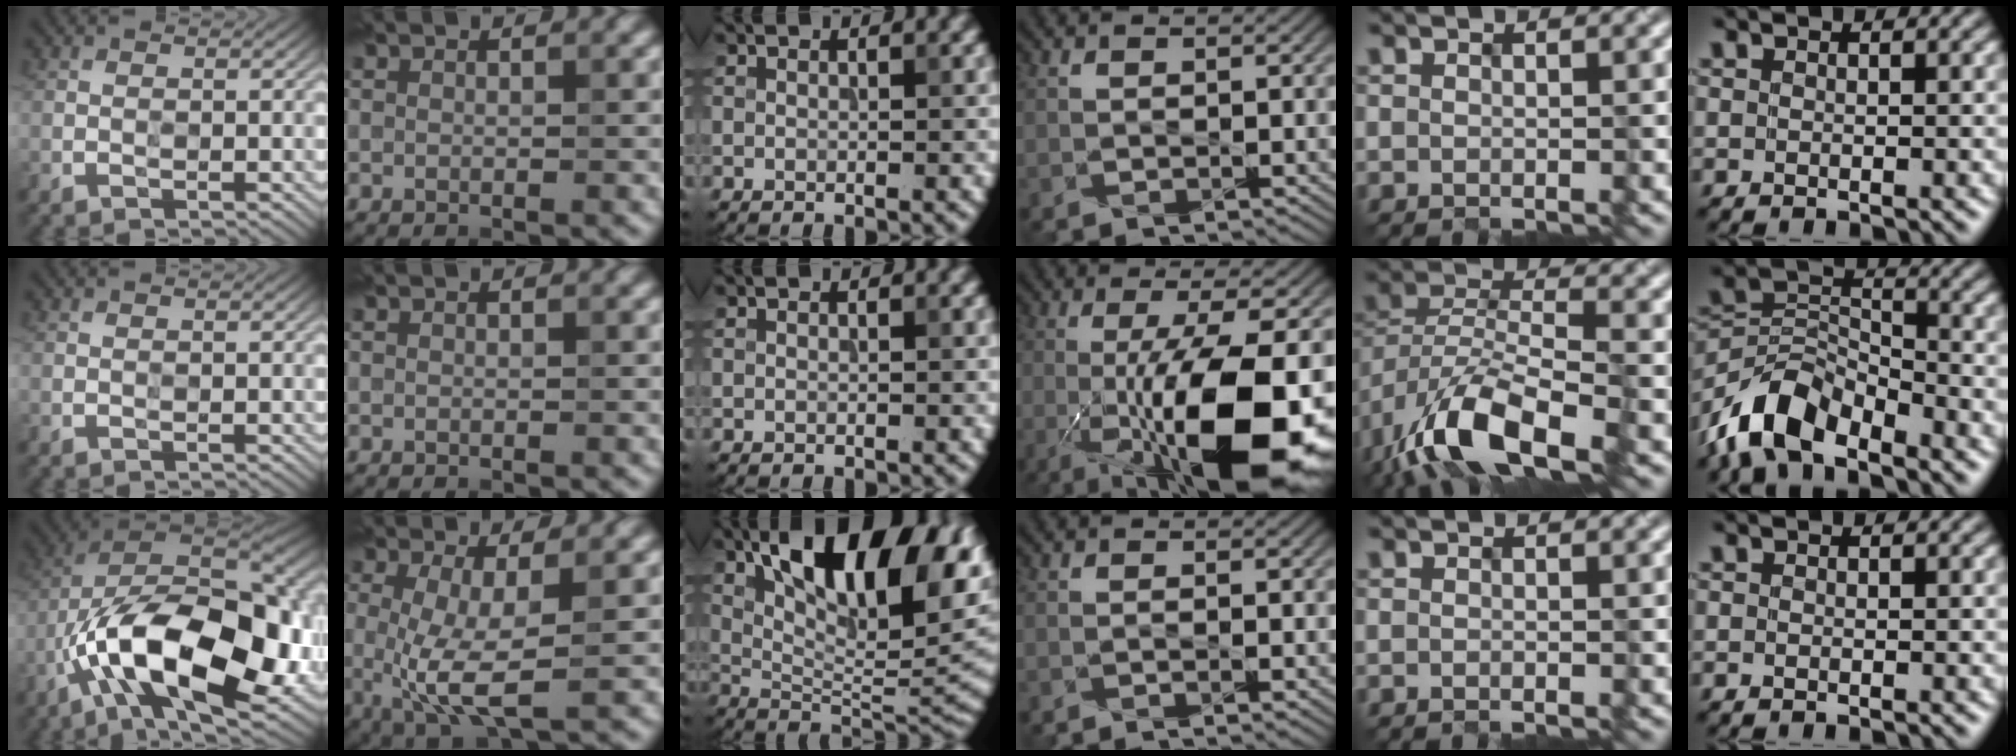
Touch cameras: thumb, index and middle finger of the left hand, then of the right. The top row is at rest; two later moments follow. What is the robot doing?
{"motion": "extract", "object": "pen cap and body"}